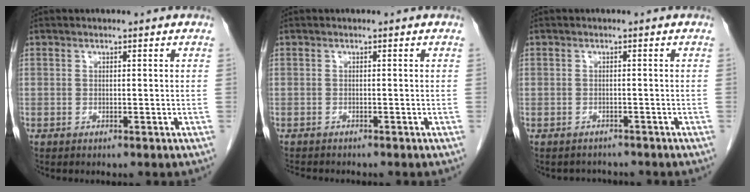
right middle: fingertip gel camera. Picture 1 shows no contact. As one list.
[{"total": 3.2, "force": [-2.9, 0.6, 1.1], "torque": [-0.021, -0.010, -0.042]}, {"total": 2.2, "force": [-1.9, 0.9, -0.6], "torque": [-0.002, -0.002, -0.031]}]